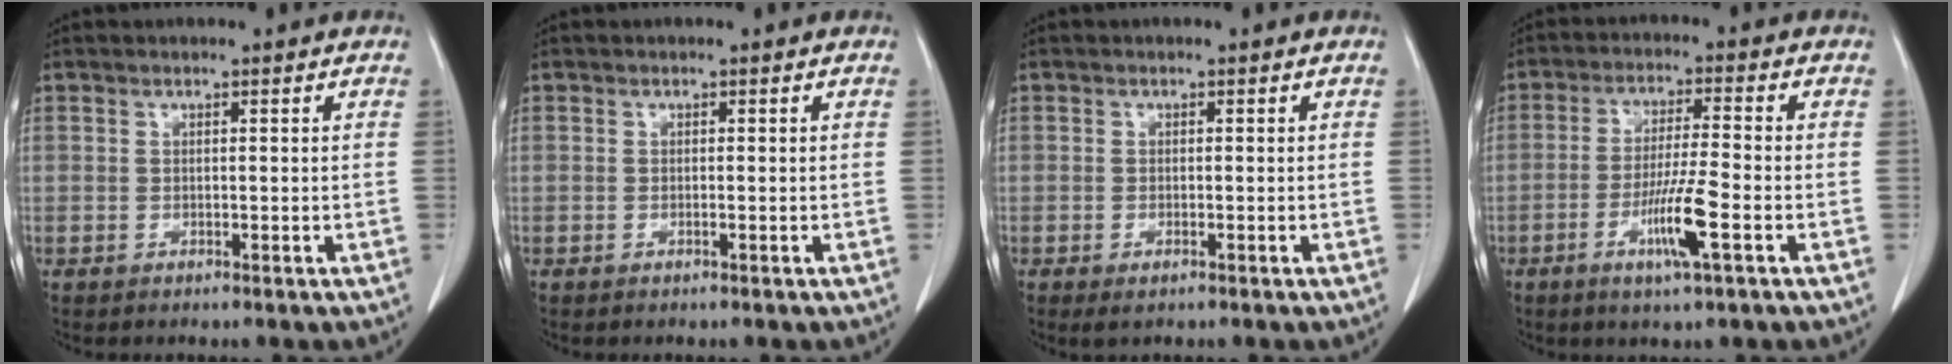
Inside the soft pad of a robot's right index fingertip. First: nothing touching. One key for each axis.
{"total": 0.0}
{"total": 1.5, "fx": -0.9, "fy": 0.4, "fz": 1.2, "tx": -0.022, "ty": -0.005, "tz": -0.007}
{"total": 7.8, "fx": -3.1, "fy": -0.1, "fz": 7.2, "tx": -0.137, "ty": -0.012, "tz": -0.058}